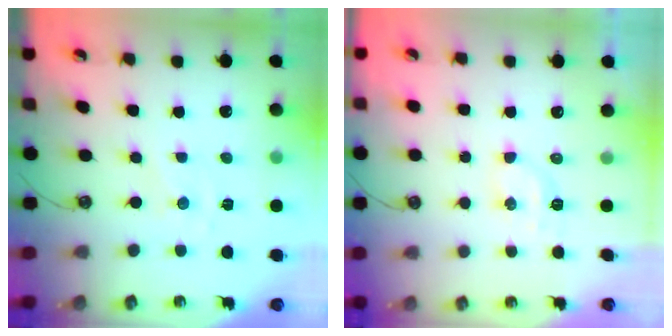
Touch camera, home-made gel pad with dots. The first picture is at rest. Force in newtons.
{"total": 4.3, "press": 4.3, "slide": 0.4}